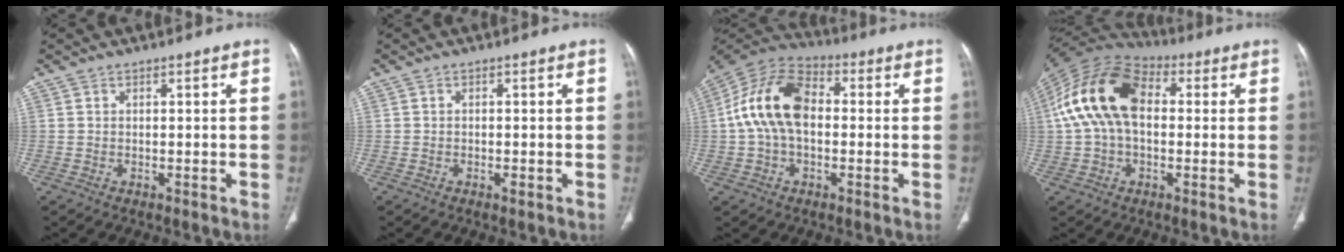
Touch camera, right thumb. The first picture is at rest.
{"total": 0.8, "force": [-0.4, 0.4, 0.7], "torque": [-0.012, -0.001, -0.007]}
{"total": 15.1, "force": [0.6, 9.6, 11.7], "torque": [-0.218, 0.037, -0.001]}
{"total": 17.1, "force": [2.0, 10.8, 13.1], "torque": [-0.250, 0.041, 0.028]}